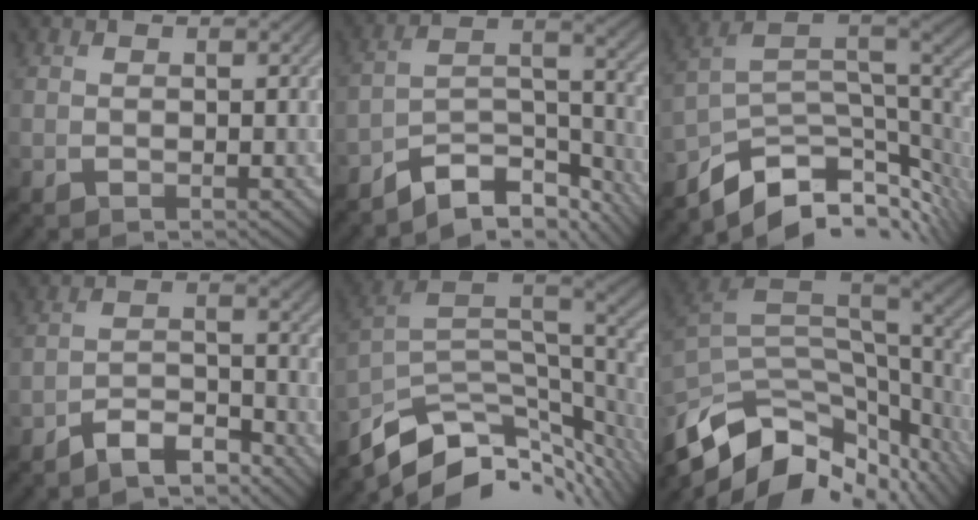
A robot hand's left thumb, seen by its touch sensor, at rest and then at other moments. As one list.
[{"total": 9.9, "force": [-8.0, 3.4, 4.7], "torque": [-0.067, -0.002, -0.155]}, {"total": 11.1, "force": [-5.8, 5.4, 7.8], "torque": [-0.160, -0.014, -0.098]}, {"total": 5.7, "force": [-4.8, 1.7, 2.5], "torque": [-0.042, 0.000, -0.093]}, {"total": 12.6, "force": [-6.0, 6.0, 9.3], "torque": [-0.212, -0.028, -0.095]}, {"total": 15.2, "force": [-7.6, 7.3, 10.9], "torque": [-0.240, -0.038, -0.117]}]